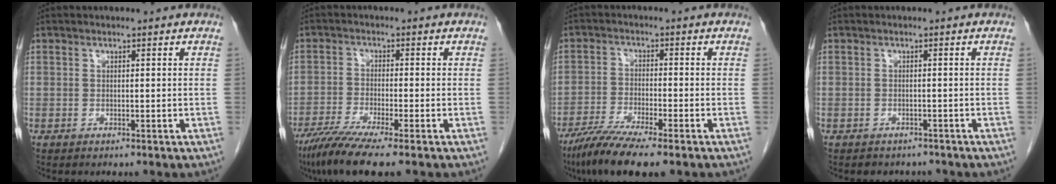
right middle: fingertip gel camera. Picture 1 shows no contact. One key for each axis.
{"total": 7.9, "fx": -5.9, "fy": -0.3, "fz": 5.3, "tx": -0.090, "ty": -0.023, "tz": -0.101}
{"total": 9.0, "fx": -6.7, "fy": 0.4, "fz": 6.0, "tx": -0.104, "ty": -0.022, "tz": -0.114}
{"total": 3.2, "fx": -2.8, "fy": 1.5, "fz": 0.3, "tx": -0.009, "ty": 0.001, "tz": -0.036}